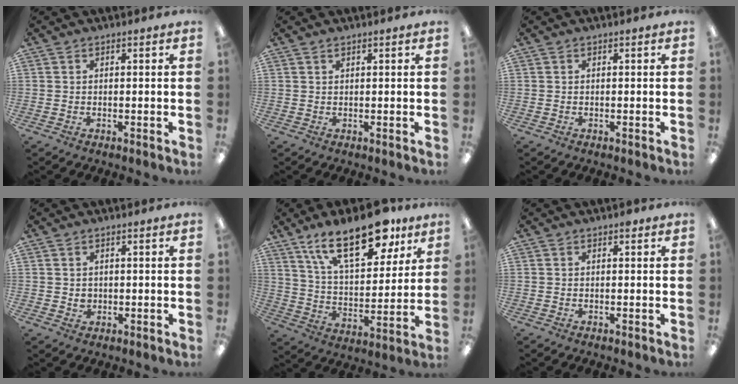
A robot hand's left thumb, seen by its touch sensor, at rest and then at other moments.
{"total": 0.8, "force": [0.6, 0.2, 0.4], "torque": [-0.008, 0.001, 0.011]}
{"total": 0.0}
{"total": 1.7, "force": [0.5, 1.5, 0.6], "torque": [-0.005, 0.001, 0.006]}
{"total": 22.1, "force": [13.6, 9.8, 14.4], "torque": [-0.227, -0.059, 0.229]}
{"total": 0.8, "force": [0.6, 0.4, 0.5], "torque": [-0.003, 0.000, 0.008]}